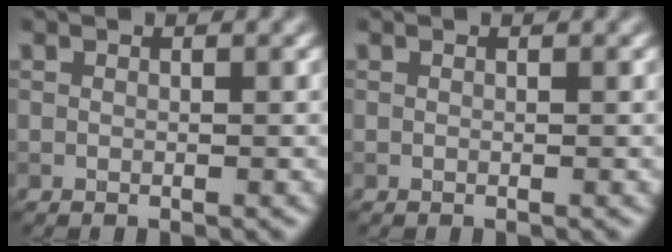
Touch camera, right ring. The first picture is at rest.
{"total": 0.0}